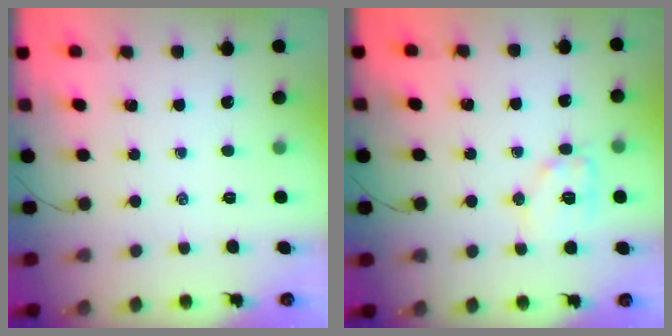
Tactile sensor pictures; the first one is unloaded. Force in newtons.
{"total": 9.7, "press": 9.7, "slide": 0.7}